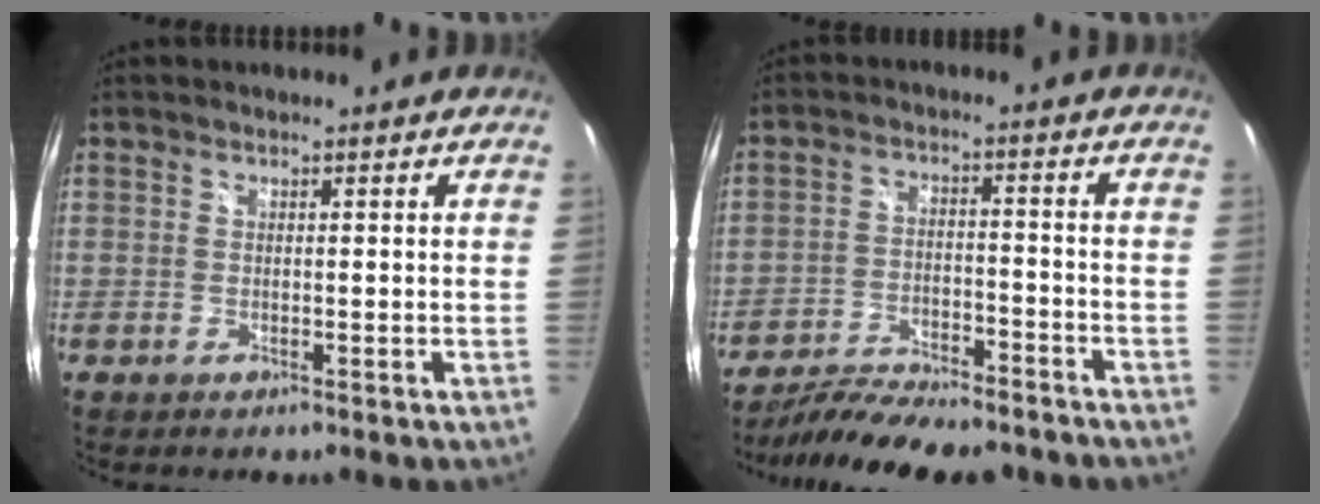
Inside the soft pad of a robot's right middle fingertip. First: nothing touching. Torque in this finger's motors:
{"motor_torque": [1.10, -1.04, 0.17, 0.04]}